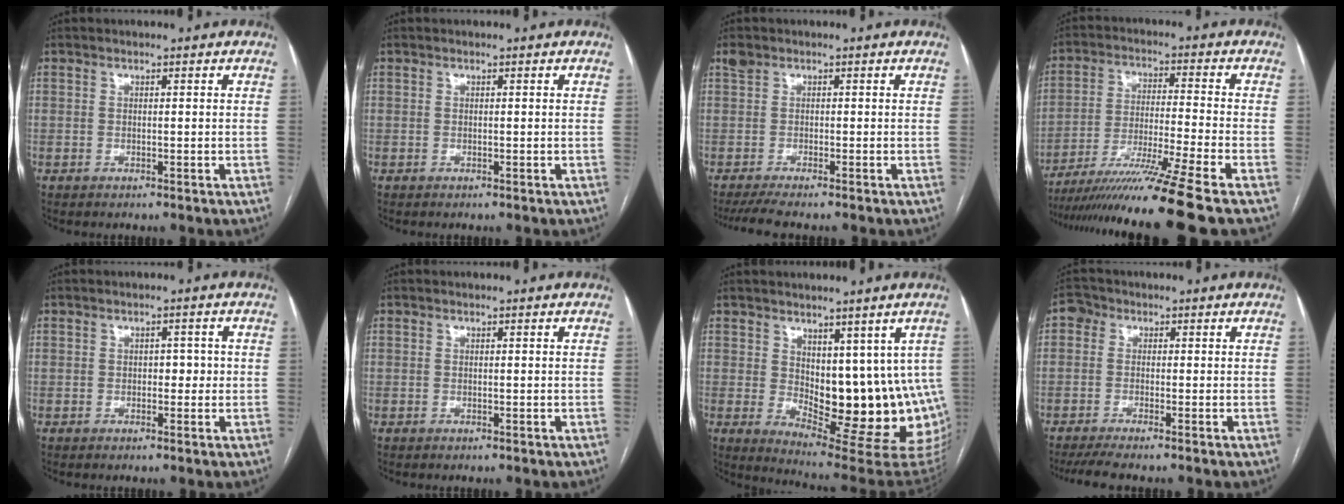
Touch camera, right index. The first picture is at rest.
{"total": 0.0}
{"total": 3.2, "force": [-1.7, 1.3, 2.4], "torque": [-0.068, 0.001, -0.033]}
{"total": 16.1, "force": [-12.8, -3.5, 9.1], "torque": [-0.159, -0.042, -0.217]}
{"total": 2.0, "force": [-0.1, 1.3, 1.5], "torque": [-0.014, 0.008, -0.003]}
{"total": 0.0}
{"total": 16.4, "force": [1.1, 7.8, 14.4], "torque": [-0.160, -0.018, 0.034]}
{"total": 4.5, "force": [-2.4, 2.3, 3.0], "torque": [-0.074, 0.001, -0.050]}